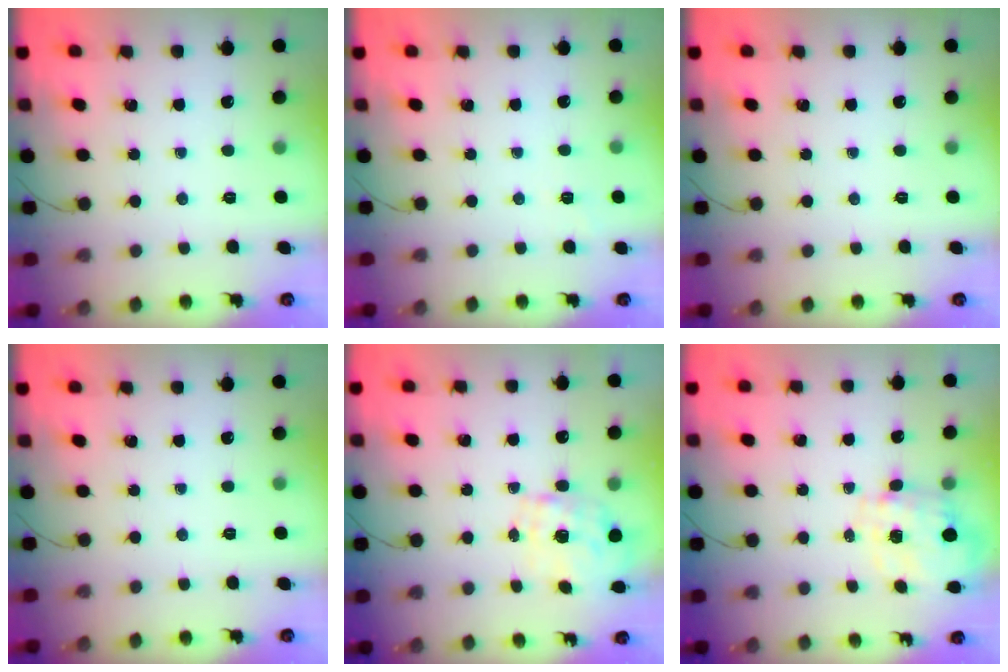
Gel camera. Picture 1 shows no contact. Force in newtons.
{"total": 1.3, "press": 0.2, "slide": 1.3}
{"total": 0.0}
{"total": 0.0}
{"total": 1.9, "press": 1.7, "slide": 0.7}
{"total": 2.8, "press": 2.6, "slide": 1.2}